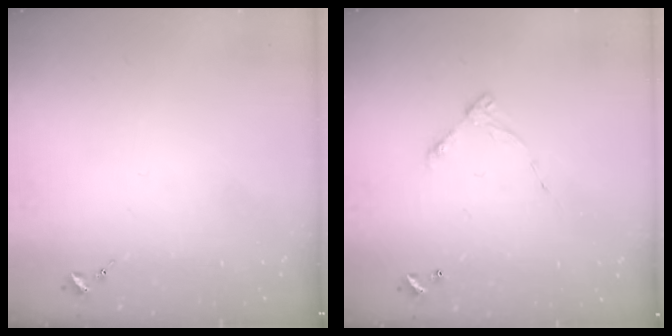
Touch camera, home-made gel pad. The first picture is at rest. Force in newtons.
{"total": 5.9, "press": 5.9, "slide": 0.4}